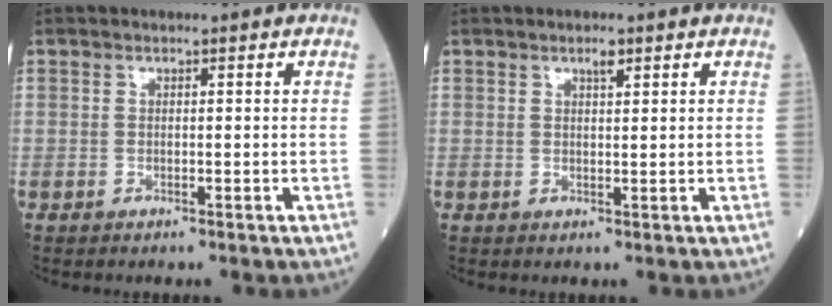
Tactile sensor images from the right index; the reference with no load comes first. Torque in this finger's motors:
{"motor_torque": [0.08, 0.05, 0.08, 0.01]}